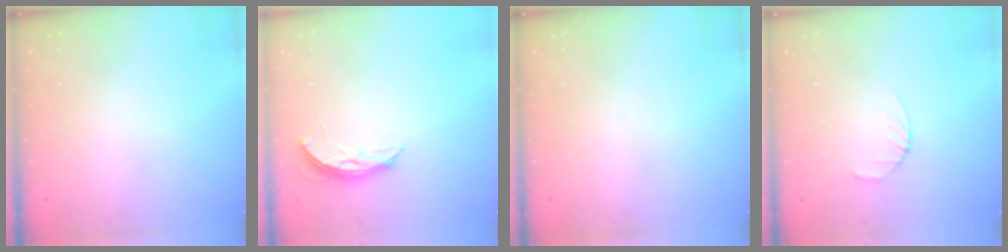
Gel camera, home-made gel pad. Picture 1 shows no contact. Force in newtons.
{"total": 4.6, "press": 4.5, "slide": 0.4}
{"total": 0.0}
{"total": 3.2, "press": 3.1, "slide": 0.4}